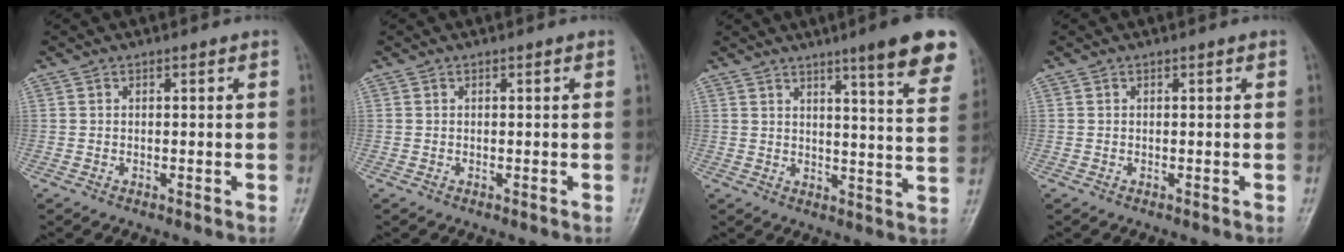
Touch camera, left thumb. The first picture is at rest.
{"total": 0.0}
{"total": 13.3, "force": [8.4, 1.5, 10.1], "torque": [-0.113, -0.043, 0.101]}
{"total": 0.0}